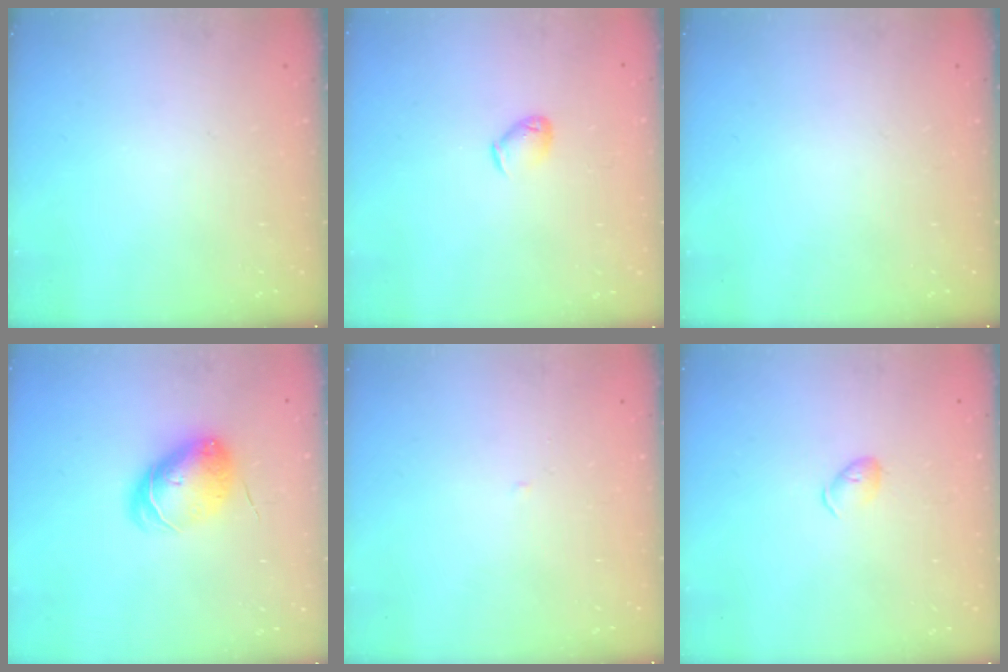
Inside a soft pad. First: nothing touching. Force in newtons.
{"total": 4.0, "press": 3.9, "slide": 0.9}
{"total": 0.0}
{"total": 8.9, "press": 8.9, "slide": 0.3}
{"total": 1.6, "press": 1.6, "slide": 0.3}
{"total": 3.4, "press": 3.4, "slide": 0.6}